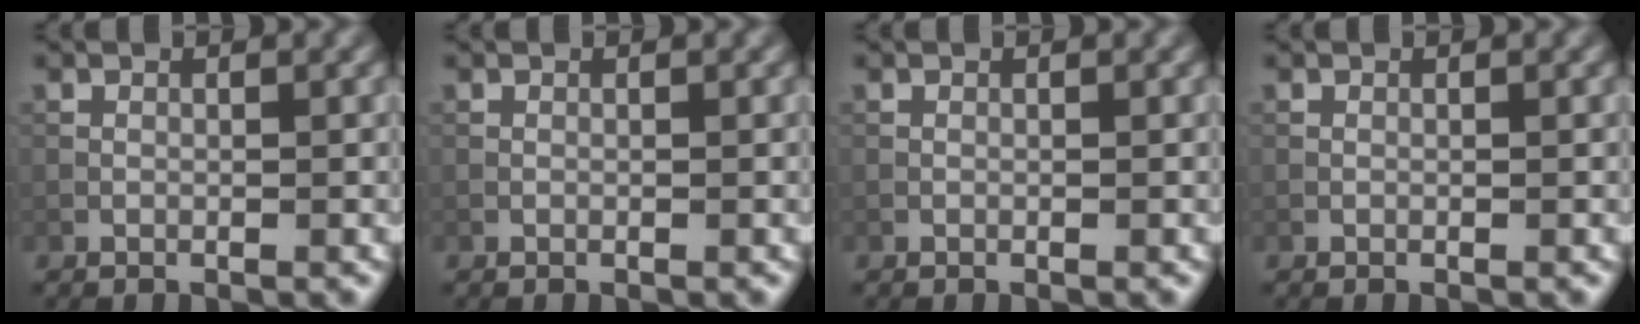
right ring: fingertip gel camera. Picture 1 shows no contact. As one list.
[{"total": 0.0}, {"total": 0.0}, {"total": 0.0}]